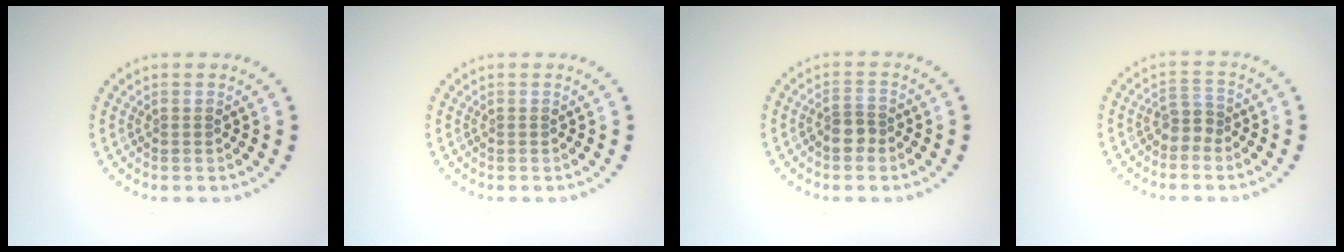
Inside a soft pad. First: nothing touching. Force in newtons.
{"total": 0.0}
{"total": 2.0, "press": 1.7, "slide": 0.9}
{"total": 1.9, "press": 1.4, "slide": 1.2}